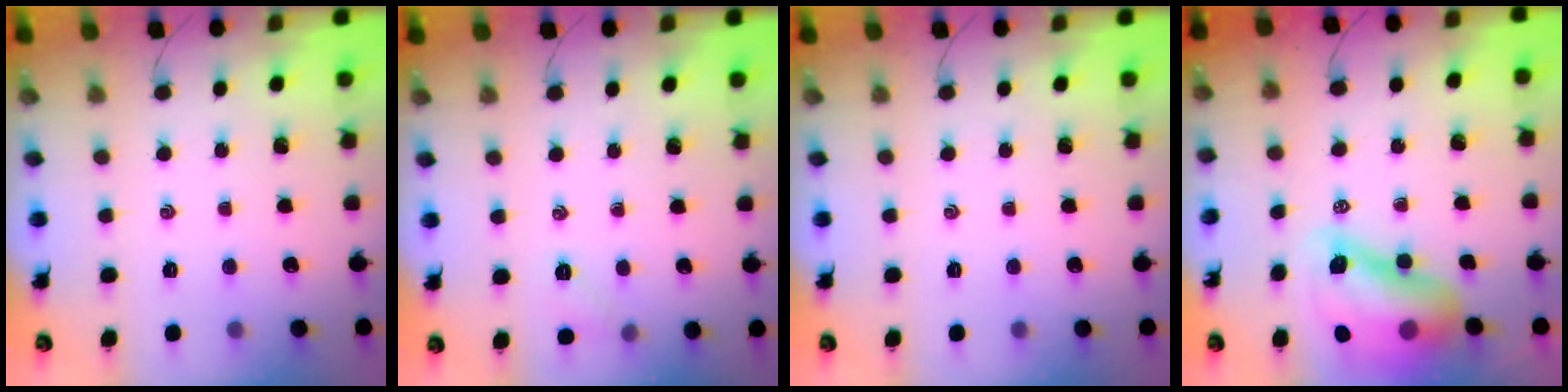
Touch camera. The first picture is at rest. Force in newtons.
{"total": 4.7, "press": 4.5, "slide": 1.3}
{"total": 0.0}
{"total": 14.3, "press": 13.7, "slide": 4.0}